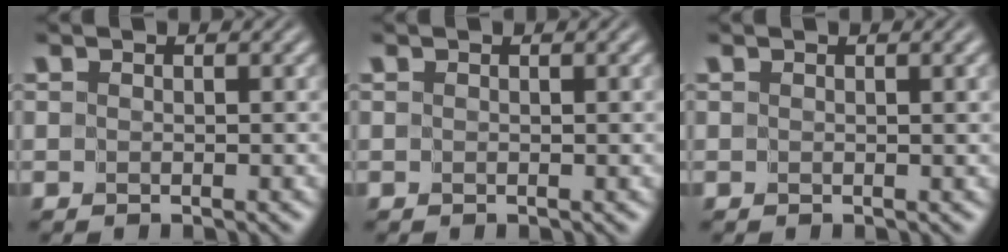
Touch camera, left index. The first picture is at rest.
{"total": 0.0}
{"total": 0.8, "force": [0.3, 0.0, 0.8], "torque": [-0.009, 0.000, 0.004]}